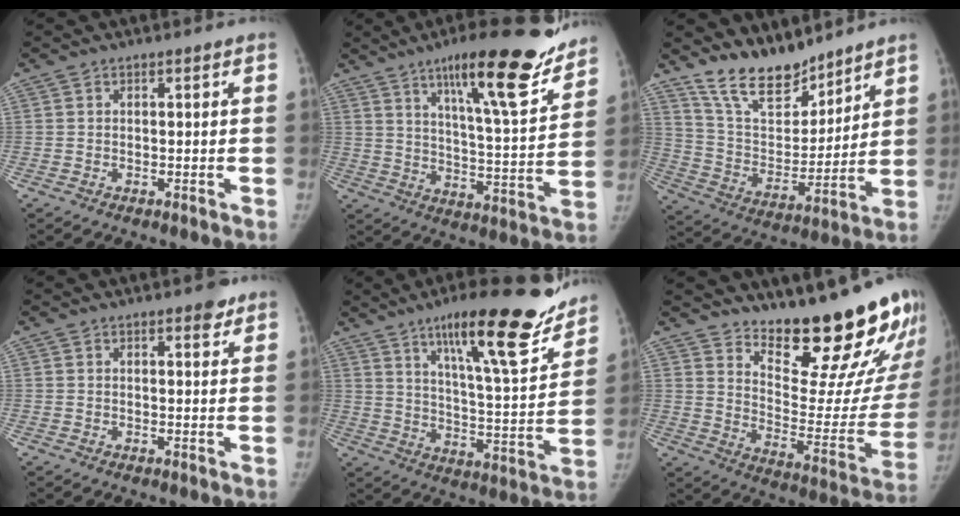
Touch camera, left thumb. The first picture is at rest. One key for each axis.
{"total": 21.0, "fx": 14.5, "fy": 3.9, "fz": 14.7, "tx": -0.186, "ty": -0.072, "tz": 0.223}
{"total": 14.1, "fx": 12.1, "fy": 5.3, "fz": 4.9, "tx": -0.051, "ty": -0.078, "tz": 0.234}
{"total": 2.5, "fx": 1.7, "fy": 1.0, "fz": 1.5, "tx": -0.010, "ty": -0.008, "tz": 0.020}
{"total": 22.2, "fx": 15.4, "fy": 4.3, "fz": 15.5, "tx": -0.198, "ty": -0.075, "tz": 0.239}
{"total": 24.1, "fx": 20.2, "fy": 5.9, "fz": 11.7, "tx": -0.125, "ty": -0.177, "tz": 0.274}